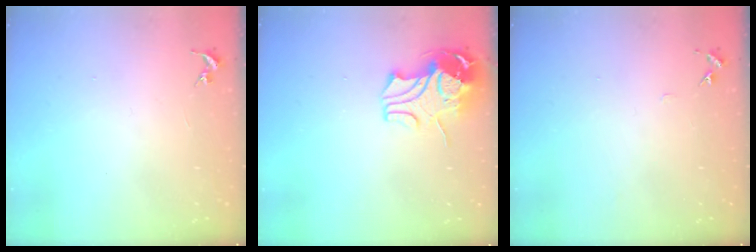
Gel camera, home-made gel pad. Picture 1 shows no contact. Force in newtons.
{"total": 11.6, "press": 11.5, "slide": 1.6}
{"total": 4.0, "press": 4.0, "slide": 0.5}